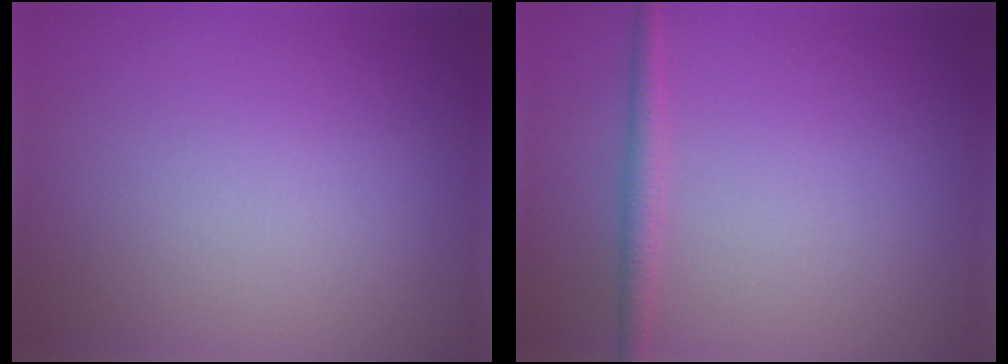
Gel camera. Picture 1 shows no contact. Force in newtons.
{"total": 1.8, "press": 1.8, "slide": 0.1}